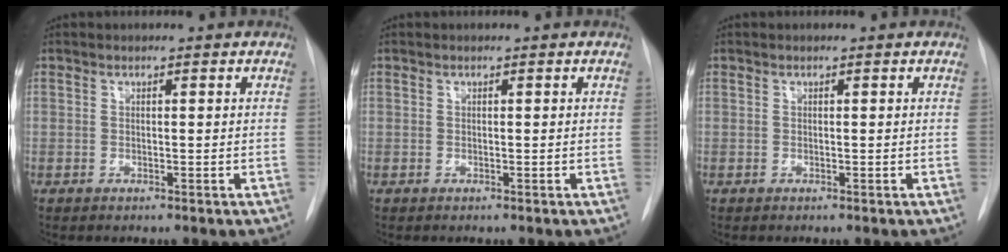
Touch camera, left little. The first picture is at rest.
{"total": 0.0}
{"total": 0.0}